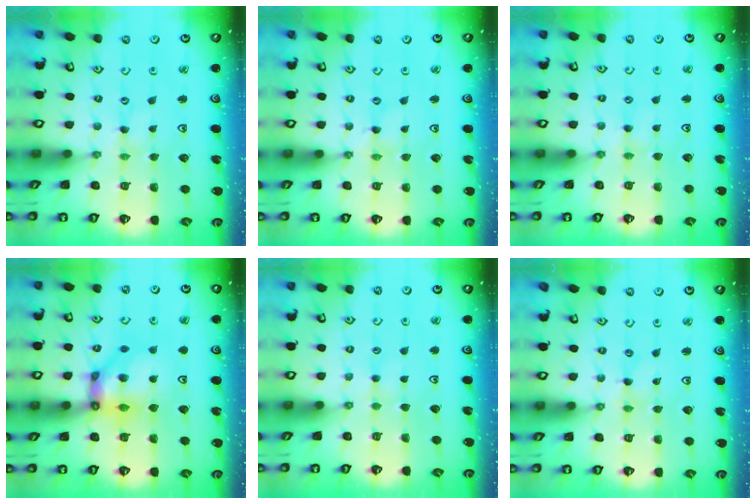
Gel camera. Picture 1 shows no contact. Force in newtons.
{"total": 0.0}
{"total": 2.2, "press": 2.2, "slide": 0.3}
{"total": 11.1, "press": 11.1, "slide": 1.0}
{"total": 1.8, "press": 1.7, "slide": 0.3}
{"total": 0.0}